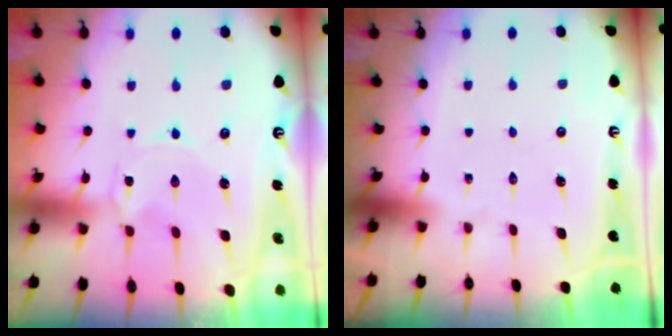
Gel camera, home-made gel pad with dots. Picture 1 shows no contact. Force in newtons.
{"total": 0.0}